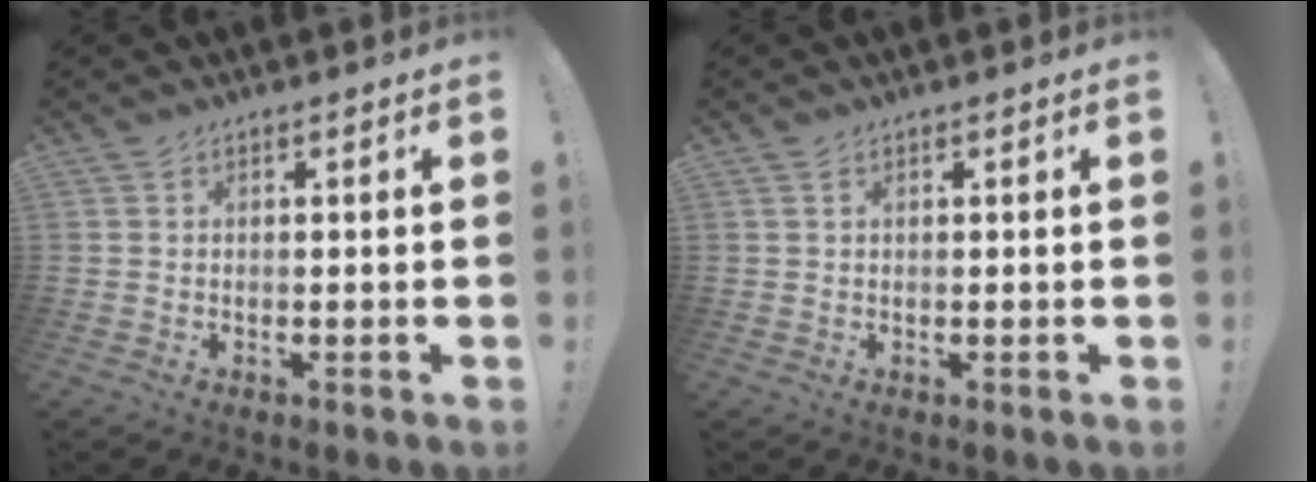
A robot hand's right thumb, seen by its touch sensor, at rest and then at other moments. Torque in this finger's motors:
{"motor_torque": [-0.20, 0.01, -0.22, 0.05, 0.02]}